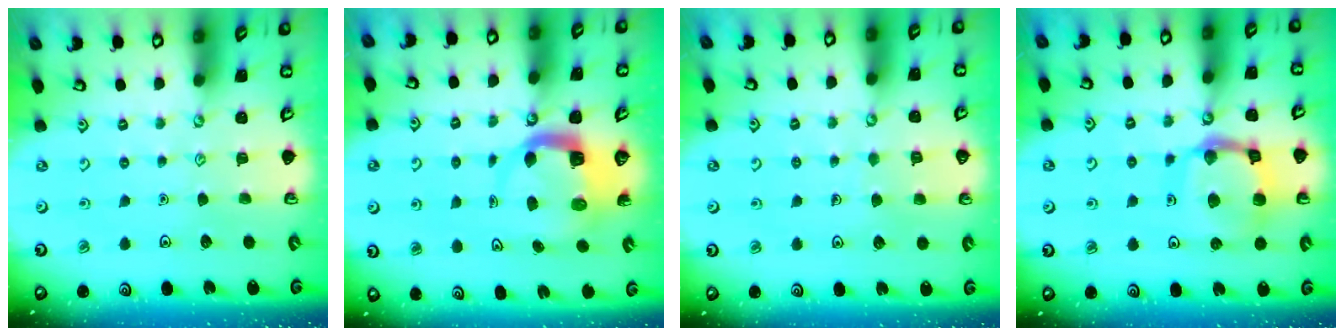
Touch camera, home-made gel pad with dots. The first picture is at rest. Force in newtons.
{"total": 5.8, "press": 5.8, "slide": 0.9}
{"total": 4.4, "press": 4.4, "slide": 0.4}
{"total": 14.6, "press": 14.5, "slide": 1.6}